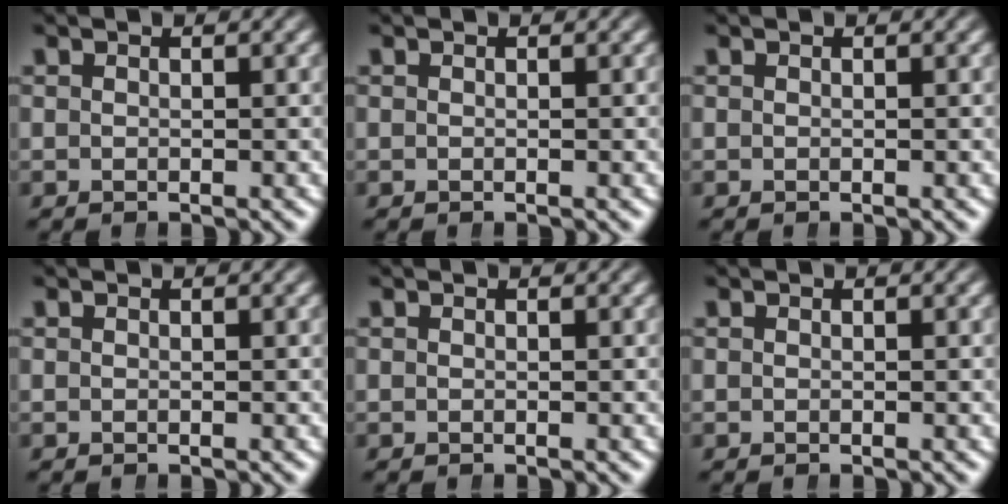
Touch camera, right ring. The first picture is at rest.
{"total": 0.0}
{"total": 0.0}
{"total": 0.0}
{"total": 0.0}
{"total": 0.0}